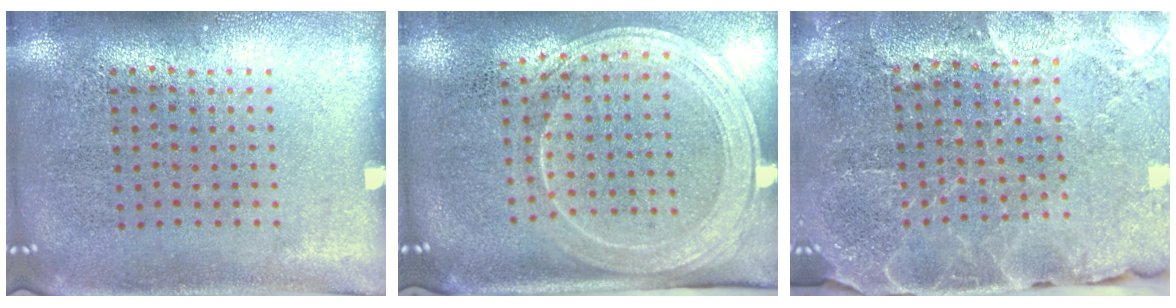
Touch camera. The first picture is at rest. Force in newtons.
{"total": 2.1, "press": 1.8, "slide": 1.0}
{"total": 3.1, "press": 3.1, "slide": 0.3}